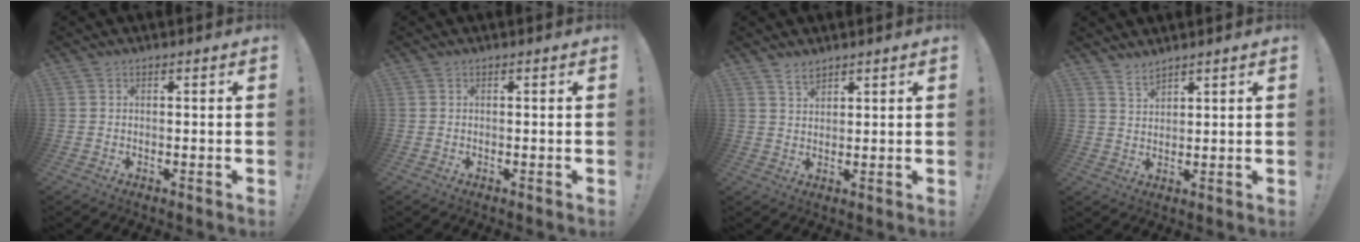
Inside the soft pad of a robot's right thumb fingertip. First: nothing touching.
{"total": 0.0}
{"total": 3.0, "force": [2.6, 1.0, 1.0], "torque": [-0.015, -0.017, 0.048]}
{"total": 3.3, "force": [3.1, 0.7, 0.8], "torque": [-0.013, -0.024, 0.057]}